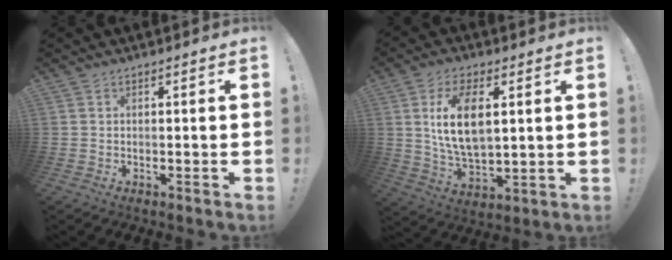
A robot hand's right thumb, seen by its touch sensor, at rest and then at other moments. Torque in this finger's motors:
{"motor_torque": [0.07, 0.30, 0.50, 0.00, 0.44]}